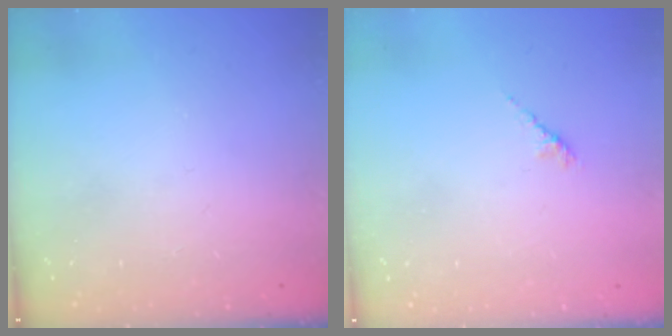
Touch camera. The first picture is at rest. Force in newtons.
{"total": 2.6, "press": 2.4, "slide": 0.7}